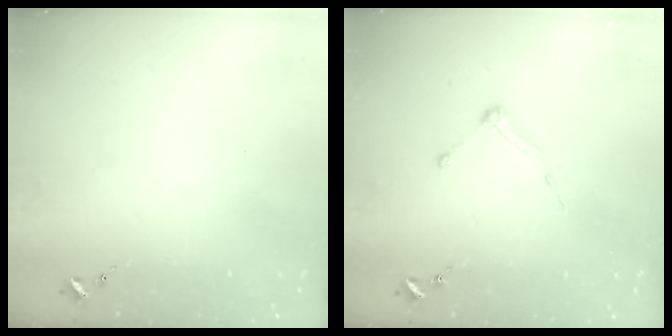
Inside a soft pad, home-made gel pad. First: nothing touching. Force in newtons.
{"total": 4.4, "press": 4.3, "slide": 0.5}